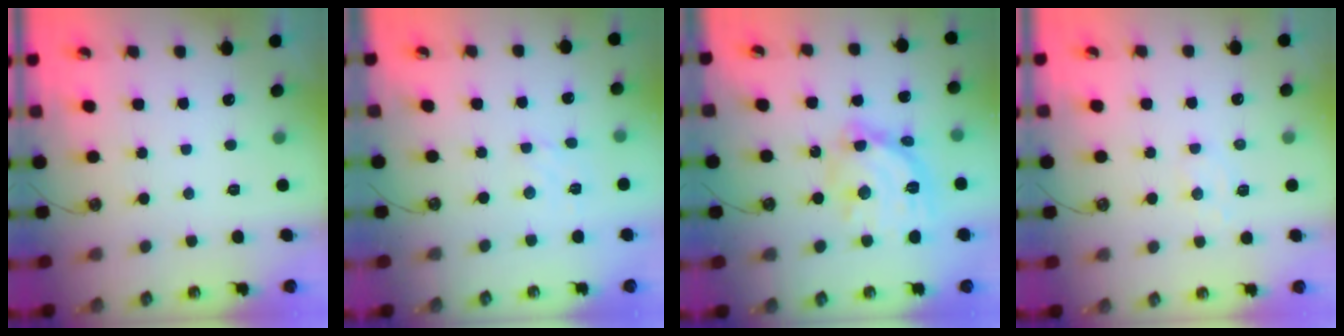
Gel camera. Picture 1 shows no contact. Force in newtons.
{"total": 1.4, "press": 1.2, "slide": 0.7}
{"total": 17.2, "press": 17.2, "slide": 1.4}
{"total": 5.8, "press": 5.7, "slide": 0.7}